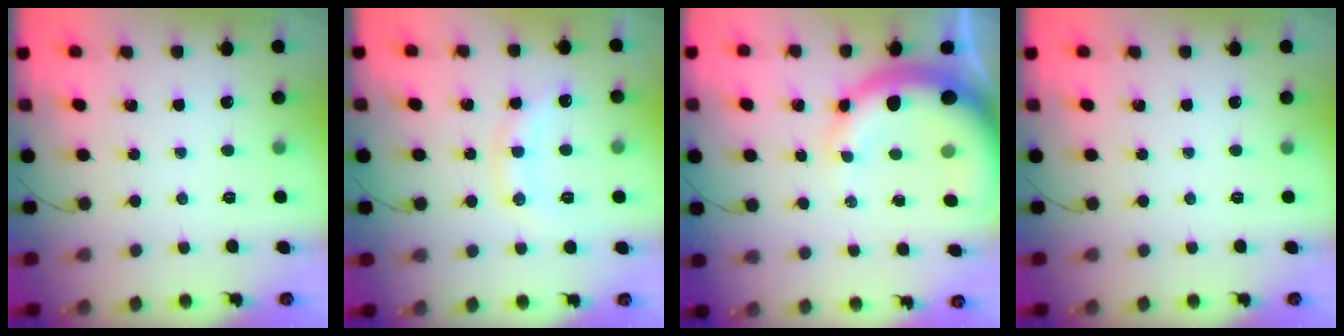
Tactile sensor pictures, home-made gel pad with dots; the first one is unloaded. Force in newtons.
{"total": 11.8, "press": 11.7, "slide": 0.8}
{"total": 14.1, "press": 13.8, "slide": 3.1}
{"total": 0.0}